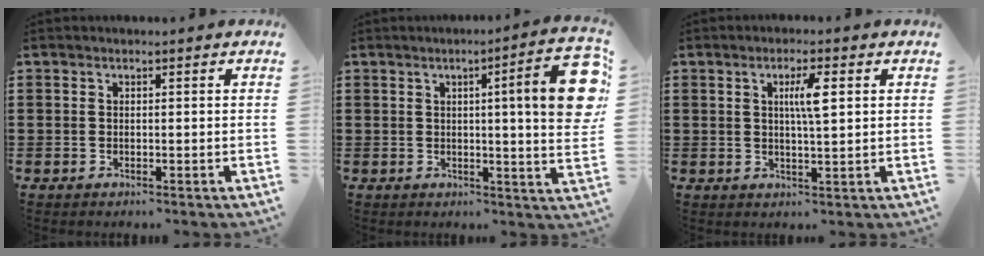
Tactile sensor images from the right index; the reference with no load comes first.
{"total": 11.4, "force": [2.8, 1.0, 11.0], "torque": [-0.163, -0.011, 0.041]}
{"total": 4.3, "force": [1.1, 0.6, 4.1], "torque": [-0.083, 0.007, 0.015]}